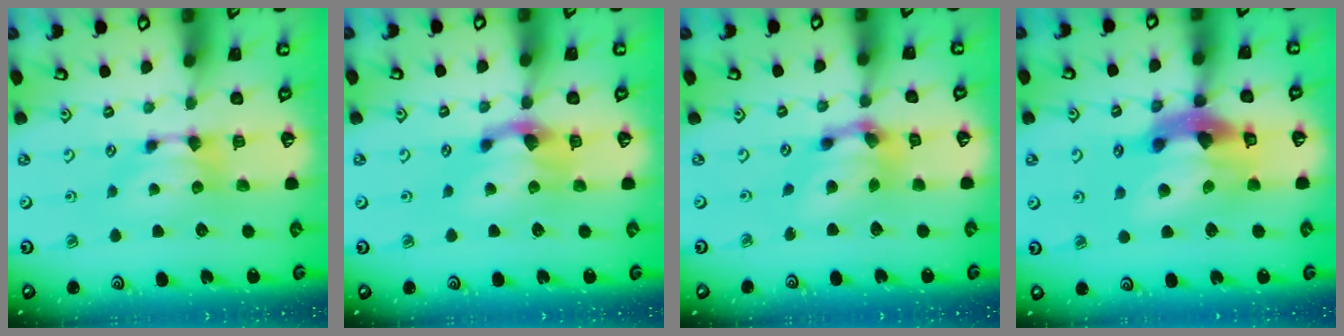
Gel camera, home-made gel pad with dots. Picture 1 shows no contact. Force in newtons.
{"total": 2.9, "press": 2.2, "slide": 2.0}
{"total": 5.7, "press": 5.3, "slide": 2.1}
{"total": 12.6, "press": 12.2, "slide": 3.0}